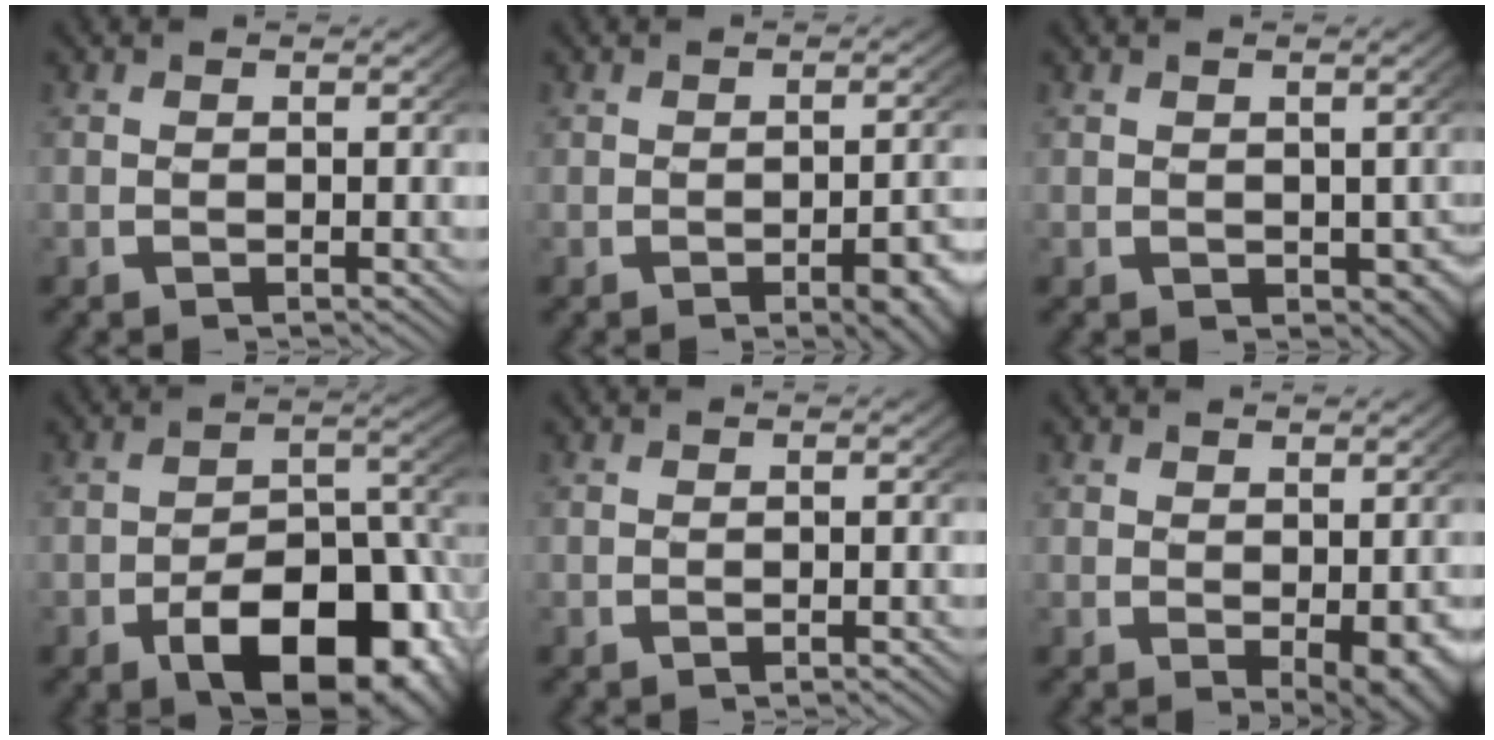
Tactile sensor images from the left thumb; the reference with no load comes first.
{"total": 2.9, "force": [-1.1, 1.3, 2.4], "torque": [-0.030, -0.001, -0.015]}
{"total": 2.2, "force": [0.0, 1.9, 1.1], "torque": [-0.010, -0.013, 0.016]}
{"total": 11.8, "force": [-4.1, 6.7, 8.8], "torque": [-0.133, -0.044, -0.040]}
{"total": 0.5, "force": [-0.4, -0.1, 0.3], "torque": [-0.004, 0.005, -0.010]}
{"total": 3.2, "force": [-0.1, 1.7, 2.7], "torque": [-0.035, -0.022, 0.016]}